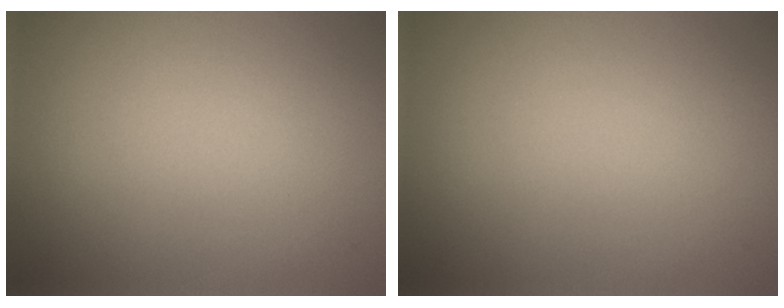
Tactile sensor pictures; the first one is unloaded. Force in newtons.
{"total": 0.0}